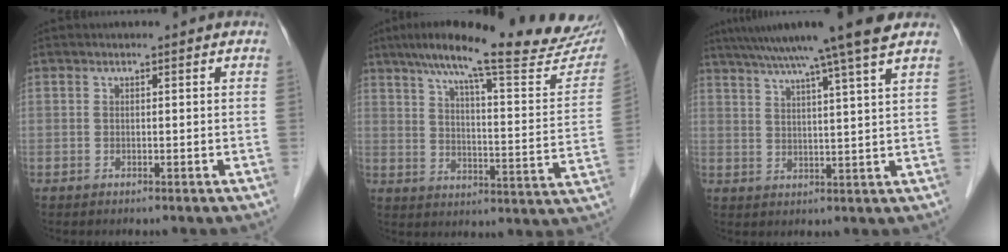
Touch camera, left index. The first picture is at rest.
{"total": 26.9, "force": [22.4, 2.7, 14.6], "torque": [-0.220, -0.025, 0.288]}
{"total": 13.6, "force": [10.7, -1.9, 8.1], "torque": [-0.134, 0.014, 0.149]}